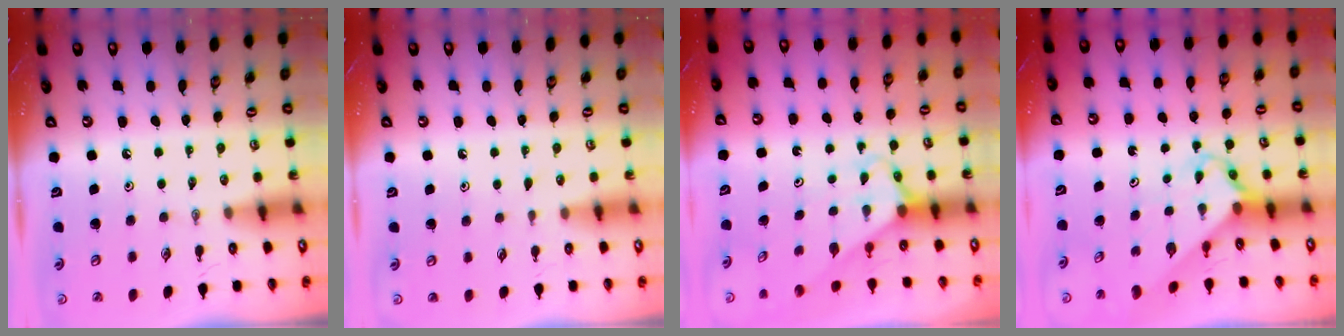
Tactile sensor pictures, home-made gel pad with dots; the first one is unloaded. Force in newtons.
{"total": 2.0, "press": 2.0, "slide": 0.2}
{"total": 2.8, "press": 2.8, "slide": 0.1}
{"total": 2.7, "press": 2.7, "slide": 0.3}